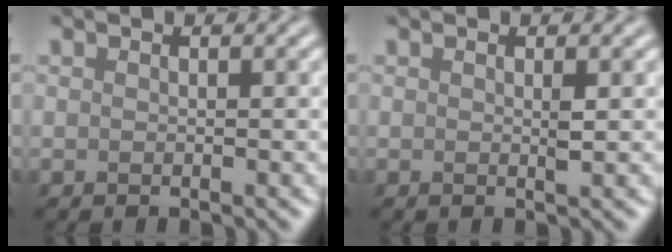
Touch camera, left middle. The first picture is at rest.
{"total": 0.7, "force": [0.1, 0.0, 0.7], "torque": [-0.012, -0.001, 0.001]}